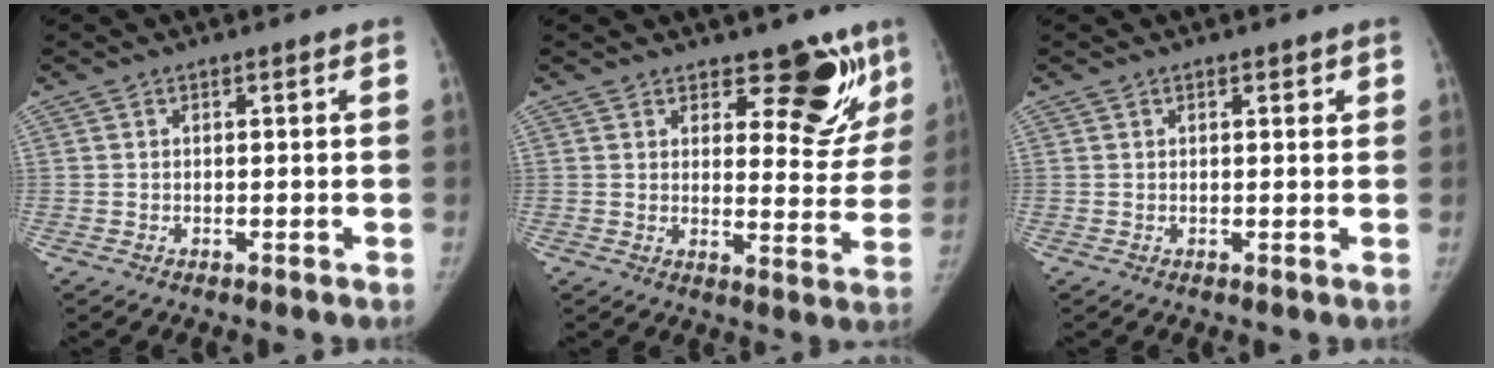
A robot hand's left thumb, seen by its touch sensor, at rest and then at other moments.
{"total": 11.1, "force": [7.2, 5.1, 6.7], "torque": [-0.028, -0.047, 0.099]}
{"total": 1.3, "force": [0.7, 0.6, 0.9], "torque": [-0.003, -0.001, 0.008]}